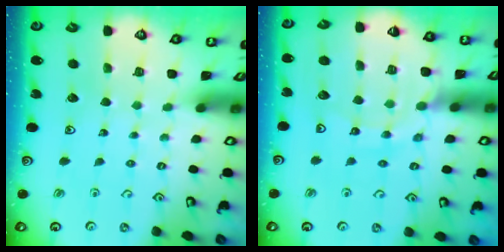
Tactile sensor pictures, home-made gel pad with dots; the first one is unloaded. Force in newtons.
{"total": 12.4, "press": 12.3, "slide": 1.7}